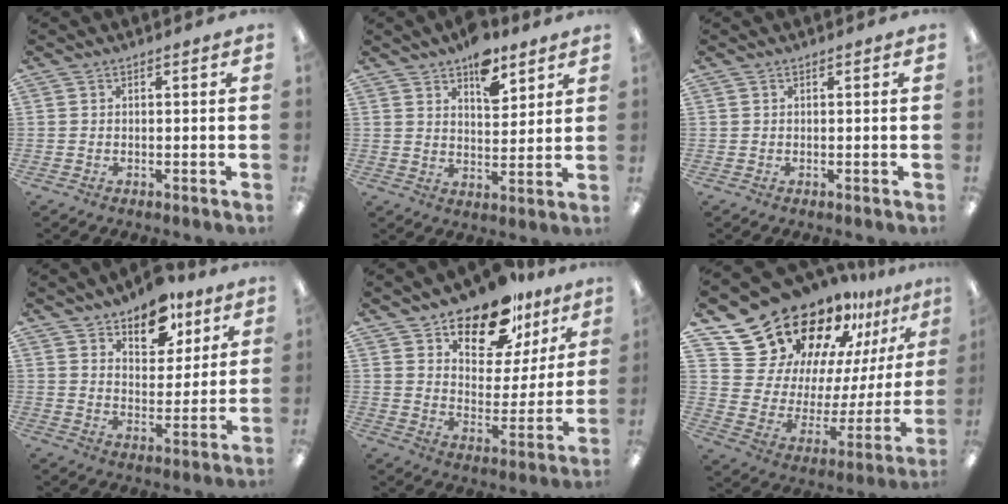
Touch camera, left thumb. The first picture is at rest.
{"total": 8.9, "force": [6.3, 4.5, 4.4], "torque": [-0.042, -0.037, 0.104]}
{"total": 0.0}
{"total": 10.9, "force": [8.2, 5.9, 4.1], "torque": [-0.047, -0.050, 0.144]}
{"total": 16.4, "force": [12.7, 7.8, 6.9], "torque": [-0.106, -0.086, 0.223]}
{"total": 24.4, "force": [20.5, 11.4, 6.8], "torque": [-0.129, -0.153, 0.385]}